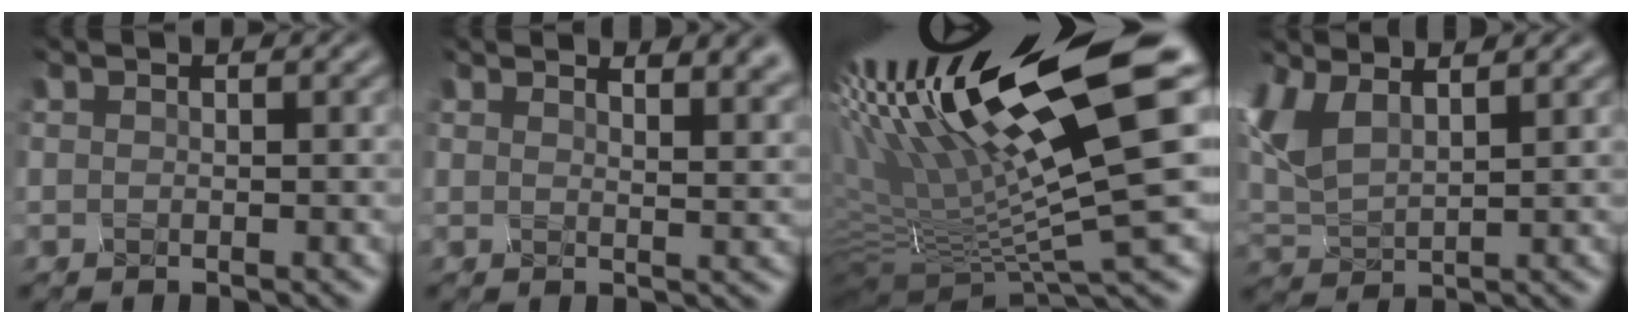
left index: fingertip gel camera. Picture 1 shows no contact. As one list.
[{"total": 7.4, "force": [5.4, 2.7, 4.2], "torque": [-0.041, 0.025, 0.054]}, {"total": 14.6, "force": [1.0, 2.2, 14.4], "torque": [-0.239, -0.010, 0.041]}, {"total": 3.3, "force": [1.1, 1.8, 2.6], "torque": [-0.090, -0.001, 0.044]}]